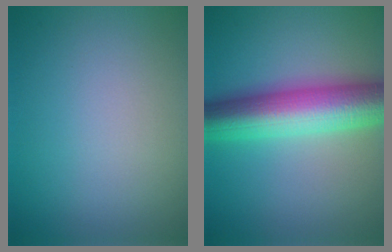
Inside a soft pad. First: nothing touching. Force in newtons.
{"total": 9.9, "press": 9.9, "slide": 0.0}